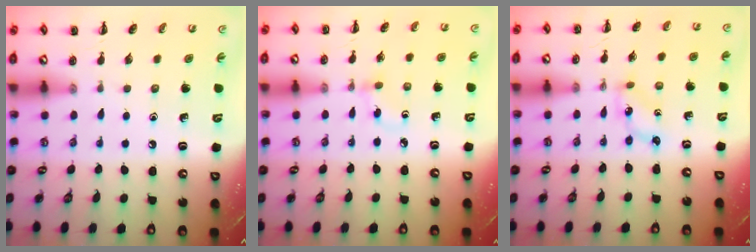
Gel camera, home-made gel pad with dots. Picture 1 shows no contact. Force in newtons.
{"total": 2.8, "press": 2.5, "slide": 1.2}
{"total": 1.4, "press": 1.3, "slide": 0.3}